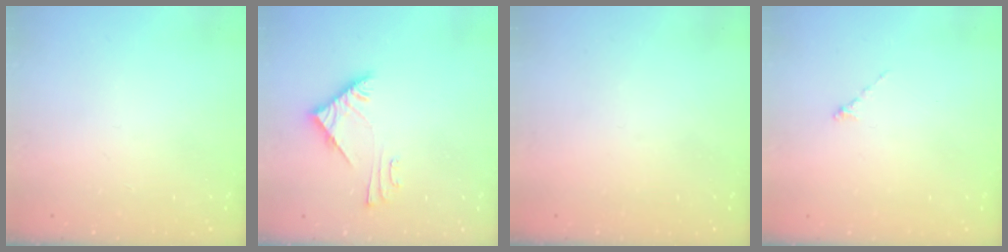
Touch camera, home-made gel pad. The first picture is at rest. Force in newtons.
{"total": 6.0, "press": 6.0, "slide": 0.7}
{"total": 1.6, "press": 1.6, "slide": 0.2}
{"total": 0.0}